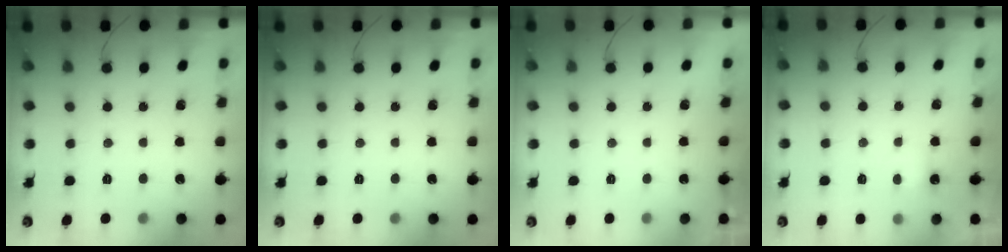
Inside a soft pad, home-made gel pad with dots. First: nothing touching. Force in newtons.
{"total": 0.0}
{"total": 1.8, "press": 0.1, "slide": 1.8}
{"total": 2.8, "press": 2.7, "slide": 0.7}